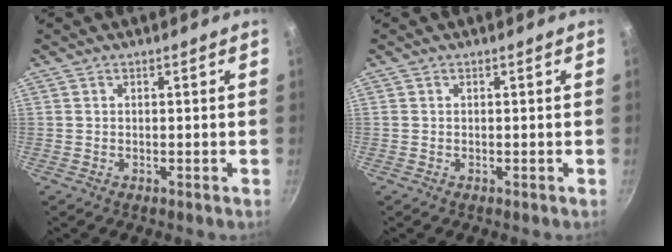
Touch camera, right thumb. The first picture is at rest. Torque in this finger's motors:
{"motor_torque": [0.21, 0.03, 0.32, 0.17, 0.08]}